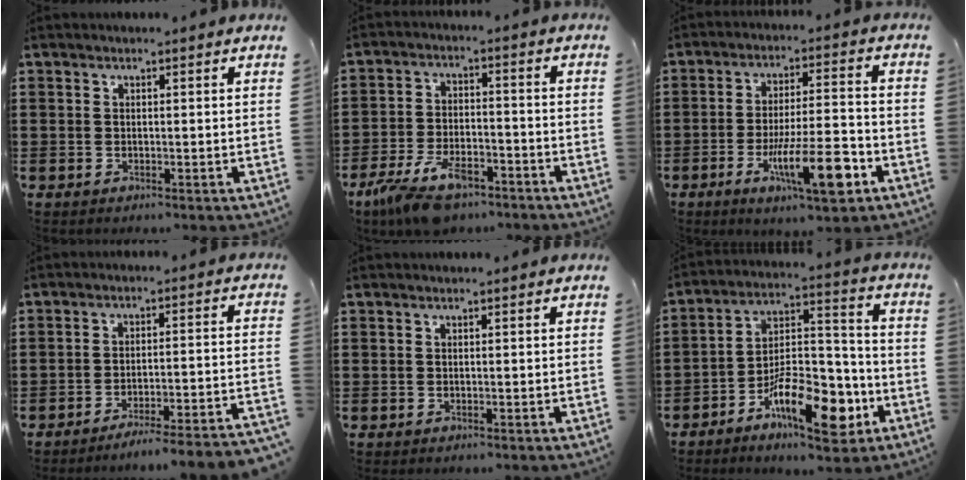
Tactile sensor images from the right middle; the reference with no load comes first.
{"total": 8.5, "force": [-6.1, 3.1, 5.1], "torque": [-0.108, 0.001, -0.115]}
{"total": 12.1, "force": [-5.1, 3.0, 10.5], "torque": [-0.189, 0.003, -0.087]}
{"total": 4.6, "force": [-4.3, -1.0, 1.2], "torque": [-0.021, -0.014, -0.090]}
{"total": 0.0}
{"total": 13.1, "force": [-7.0, 5.6, 9.6], "torque": [-0.167, 0.027, -0.123]}